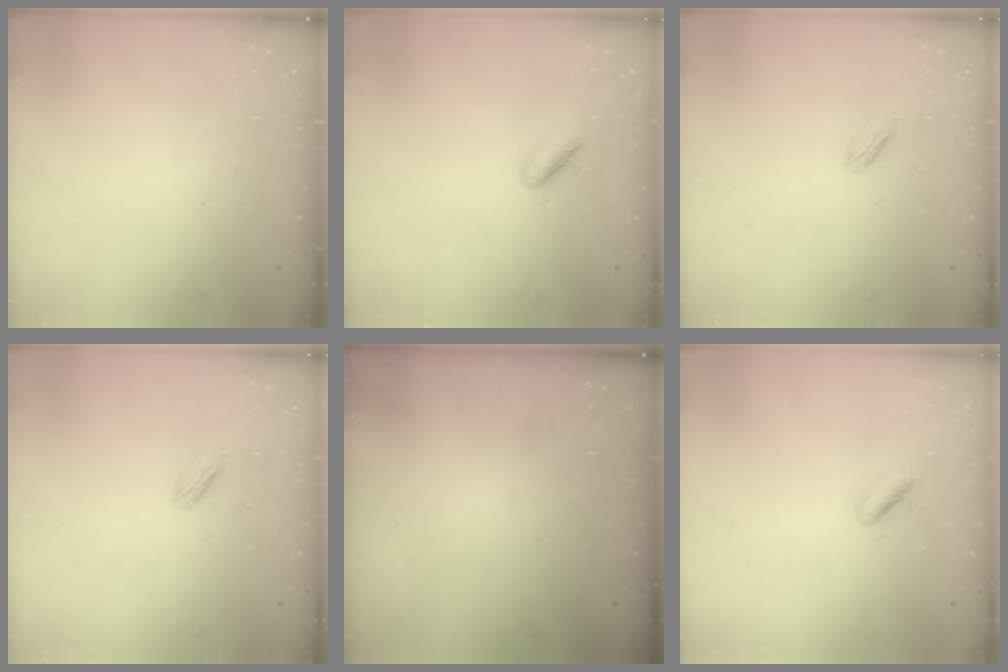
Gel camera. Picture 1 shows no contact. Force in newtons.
{"total": 1.9, "press": 1.5, "slide": 1.2}
{"total": 1.8, "press": 1.7, "slide": 0.5}
{"total": 1.8, "press": 1.7, "slide": 0.5}
{"total": 0.0}
{"total": 1.6, "press": 1.2, "slide": 0.9}